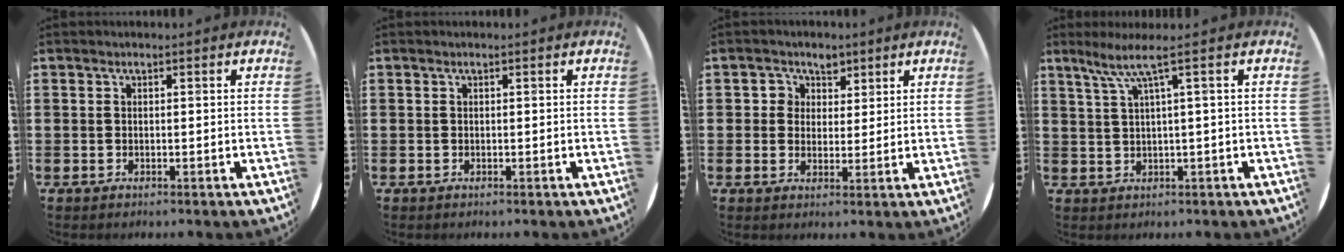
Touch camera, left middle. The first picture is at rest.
{"total": 0.0}
{"total": 3.1, "force": [1.7, 2.6, 0.3], "torque": [-0.009, 0.009, 0.028]}
{"total": 3.9, "force": [1.6, -0.4, 3.5], "torque": [-0.071, -0.001, 0.024]}